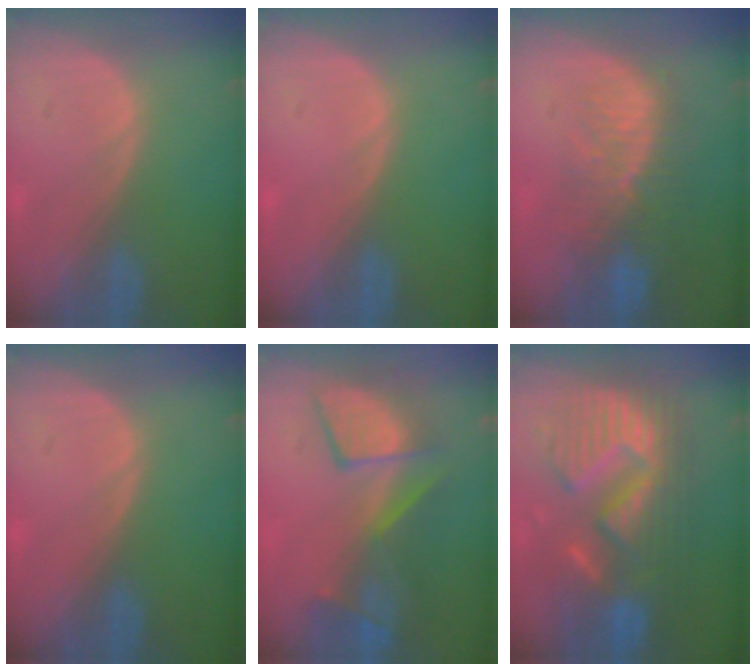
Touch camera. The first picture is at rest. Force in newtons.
{"total": 0.0}
{"total": 10.0, "press": 8.5, "slide": 5.3}
{"total": 0.0}
{"total": 8.8, "press": 8.8, "slide": 0.6}
{"total": 13.2, "press": 13.2, "slide": 1.2}